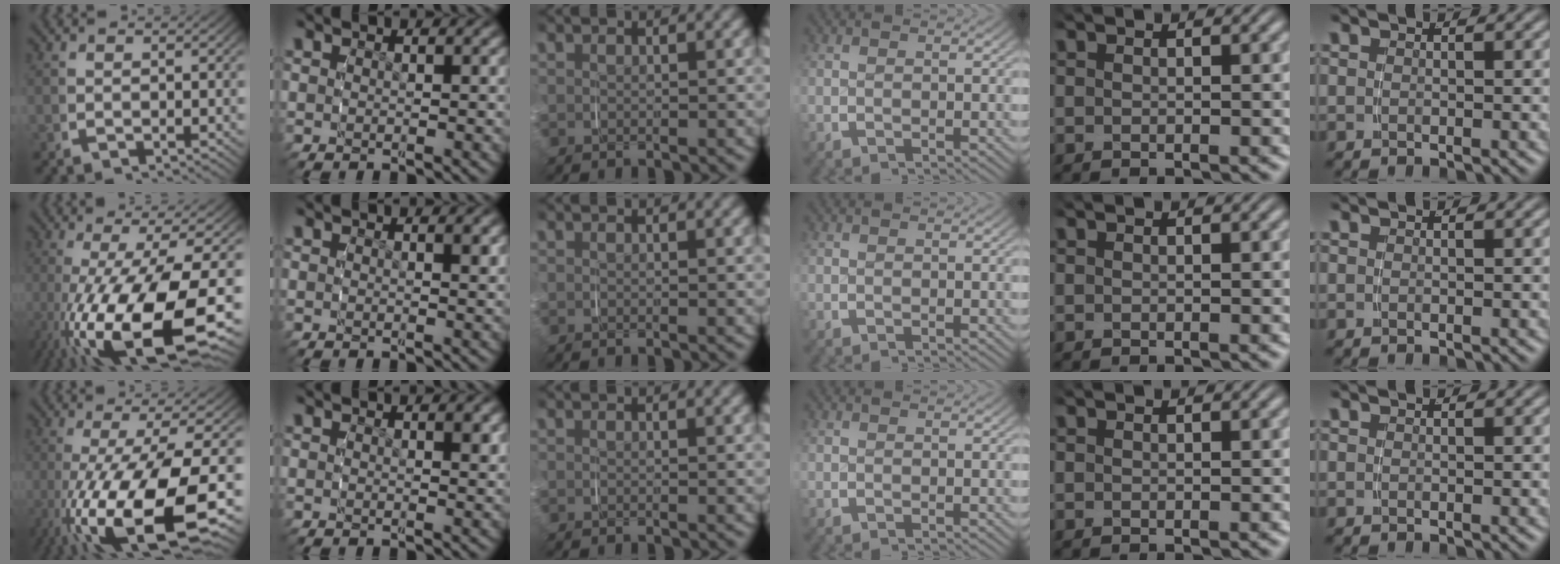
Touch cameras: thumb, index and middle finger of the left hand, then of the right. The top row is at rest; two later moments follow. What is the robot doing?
{"motion": "grasp_and_lifting", "object": "glasses case"}